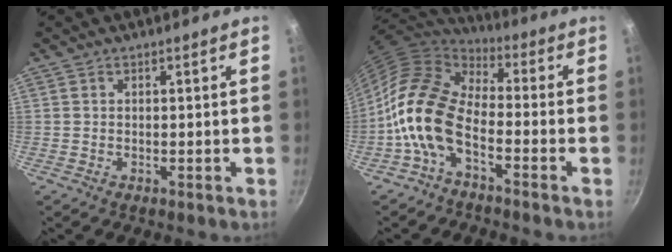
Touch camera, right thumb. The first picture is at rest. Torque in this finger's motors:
{"motor_torque": [0.25, 0.98, 1.87, -0.90, 0.53]}